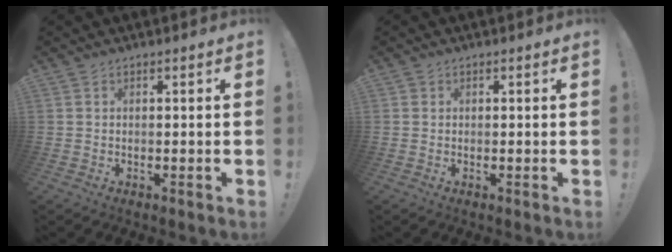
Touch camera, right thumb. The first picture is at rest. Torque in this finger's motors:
{"motor_torque": [0.32, 0.13, 0.30, -0.19, -0.06]}